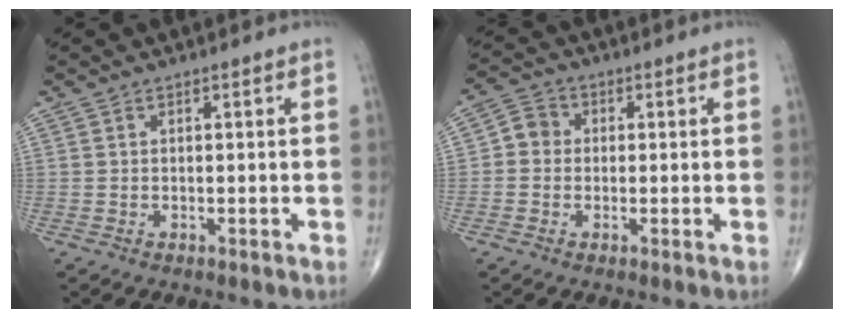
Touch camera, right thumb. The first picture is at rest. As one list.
[{"total": 4.0, "force": [-0.2, 3.6, 1.6], "torque": [-0.010, 0.010, -0.014]}]